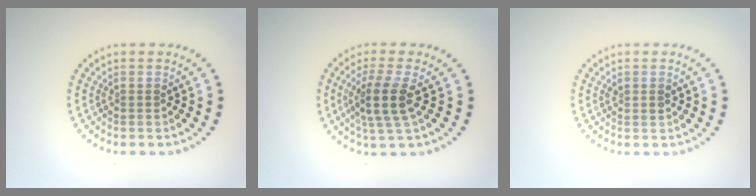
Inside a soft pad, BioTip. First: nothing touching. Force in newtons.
{"total": 3.5, "press": 2.8, "slide": 2.1}
{"total": 0.8, "press": 0.8, "slide": 0.2}